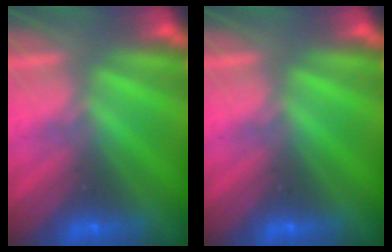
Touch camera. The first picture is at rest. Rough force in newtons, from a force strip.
{"total": 0.0}